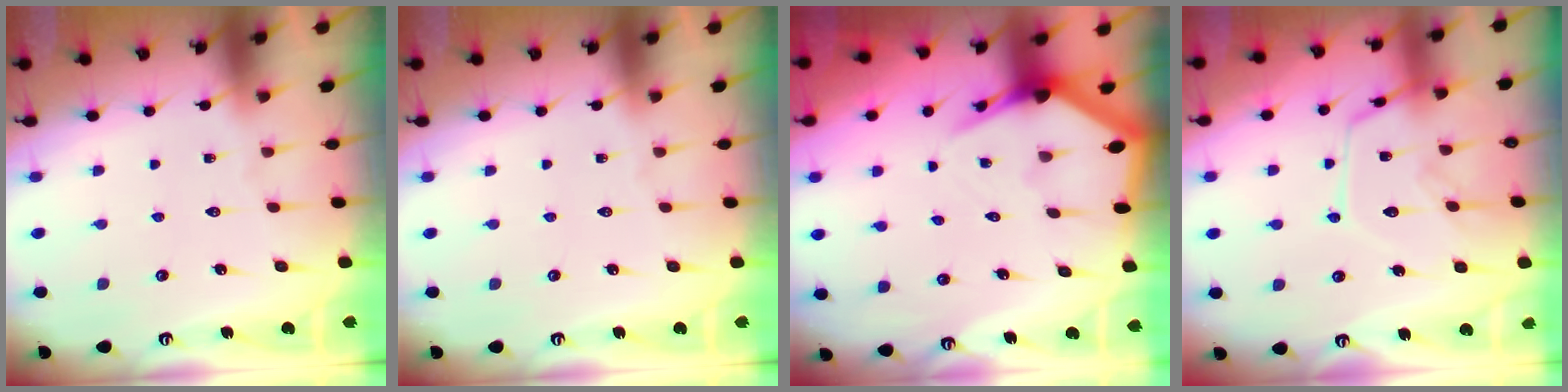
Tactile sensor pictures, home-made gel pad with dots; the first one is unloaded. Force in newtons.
{"total": 0.0}
{"total": 4.5, "press": 4.5, "slide": 0.5}
{"total": 13.8, "press": 13.8, "slide": 1.2}